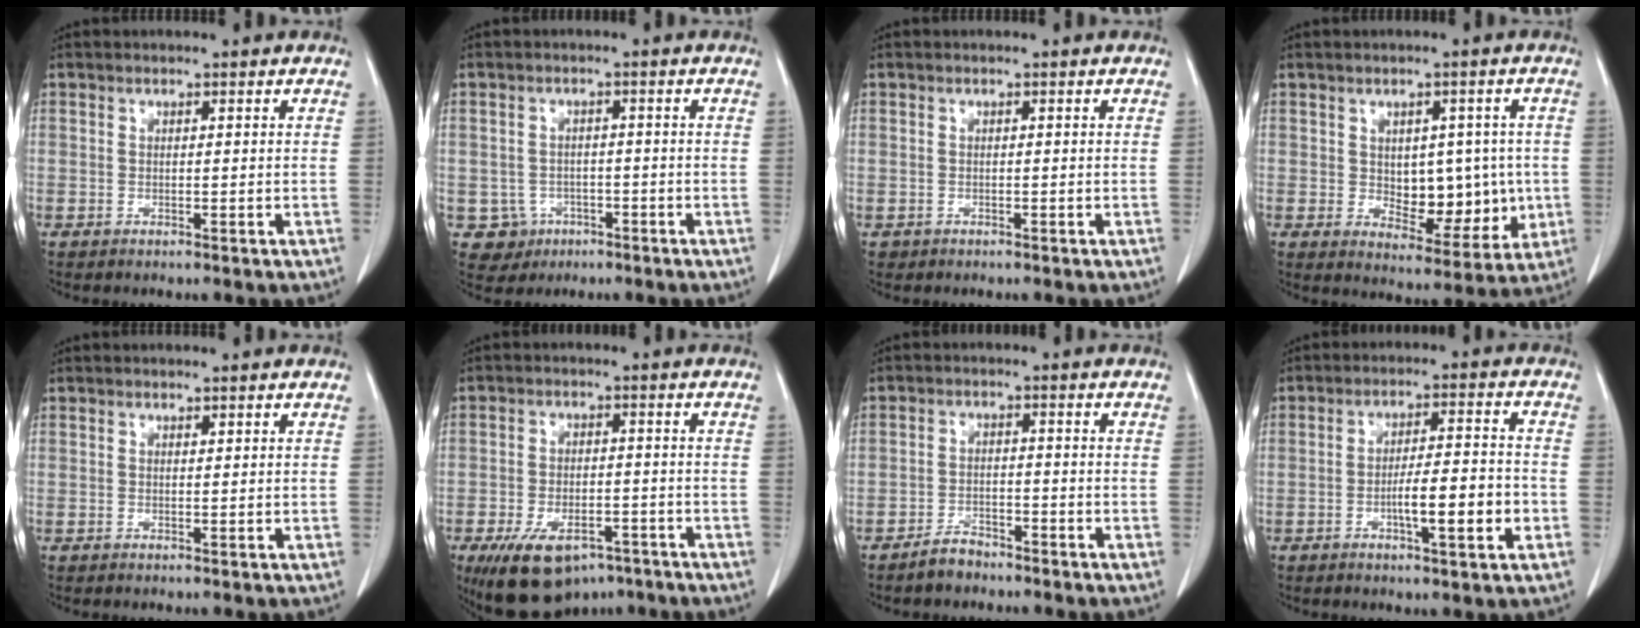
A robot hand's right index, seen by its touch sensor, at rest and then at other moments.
{"total": 4.5, "force": [-1.7, 4.1, 0.2], "torque": [0.002, 0.011, -0.020]}
{"total": 0.6, "force": [-0.4, 0.5, -0.1], "torque": [-0.007, 0.003, -0.006]}
{"total": 9.3, "force": [-0.1, 5.7, 7.4], "torque": [-0.081, 0.008, 0.017]}
{"total": 0.0}
{"total": 12.2, "force": [-8.1, 6.2, 6.7], "torque": [-0.116, -0.002, -0.124]}
{"total": 3.4, "force": [-3.0, 1.4, 0.9], "torque": [-0.019, 0.004, -0.051]}
{"total": 8.3, "force": [-2.5, 1.1, 7.8], "torque": [-0.127, 0.006, -0.040]}